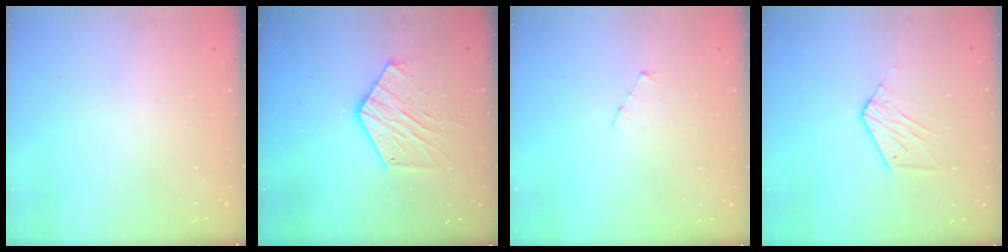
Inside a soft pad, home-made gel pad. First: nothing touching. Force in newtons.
{"total": 10.5, "press": 10.5, "slide": 0.4}
{"total": 3.5, "press": 3.5, "slide": 0.3}
{"total": 6.4, "press": 6.3, "slide": 0.7}